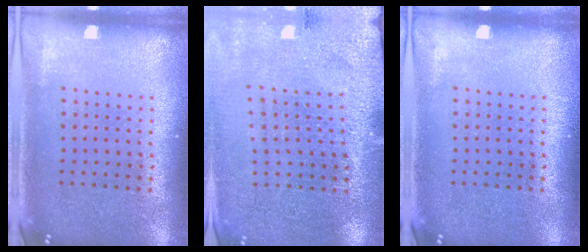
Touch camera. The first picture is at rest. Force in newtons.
{"total": 2.8, "press": 2.8, "slide": 0.1}
{"total": 0.0}